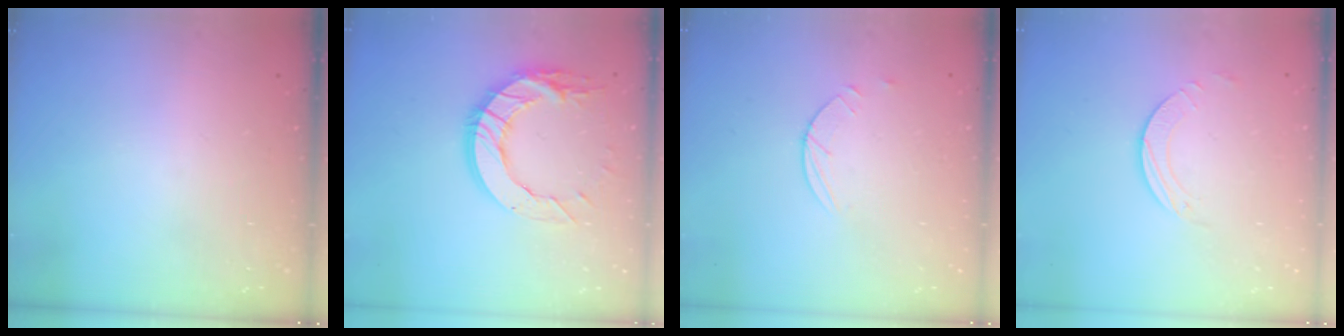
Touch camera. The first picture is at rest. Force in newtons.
{"total": 15.4, "press": 15.3, "slide": 1.5}
{"total": 2.9, "press": 2.8, "slide": 0.3}
{"total": 2.5, "press": 2.5, "slide": 0.2}